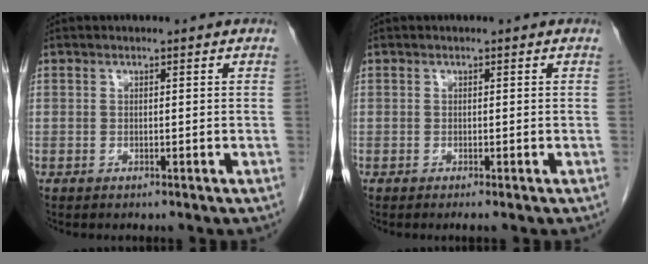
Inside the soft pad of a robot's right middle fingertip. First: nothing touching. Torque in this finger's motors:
{"motor_torque": [0.35, -0.08, -0.02, 0.00]}